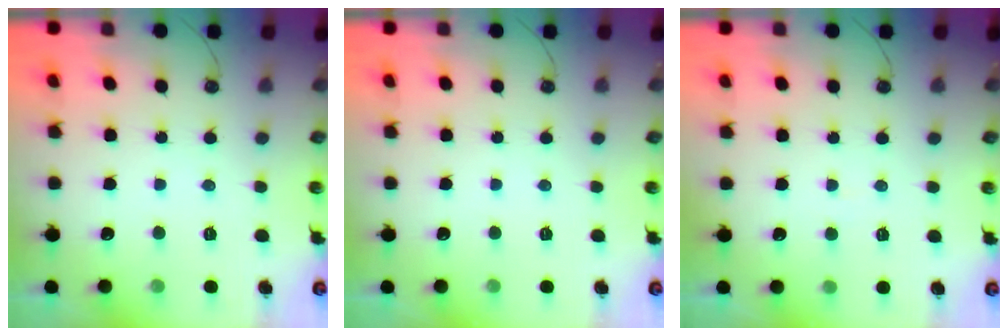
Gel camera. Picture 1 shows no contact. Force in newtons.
{"total": 0.0}
{"total": 2.5, "press": 2.5, "slide": 0.2}